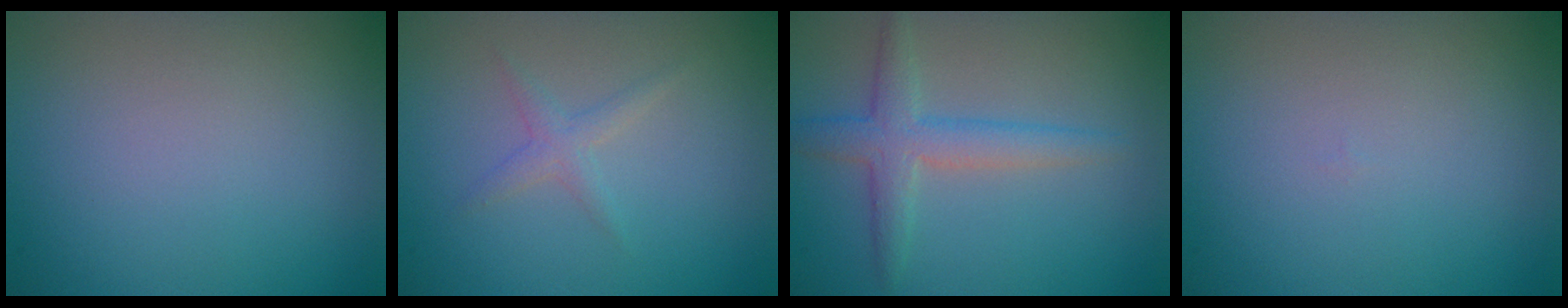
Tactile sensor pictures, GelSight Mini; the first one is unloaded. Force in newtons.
{"total": 1.8, "press": 1.8, "slide": 0.1}
{"total": 3.2, "press": 3.2, "slide": 0.0}
{"total": 0.0}